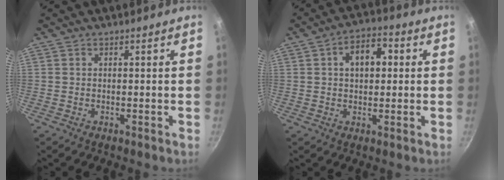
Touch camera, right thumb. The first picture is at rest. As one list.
[{"total": 8.0, "force": [1.6, 5.1, 6.0], "torque": [-0.062, 0.018, 0.018]}]